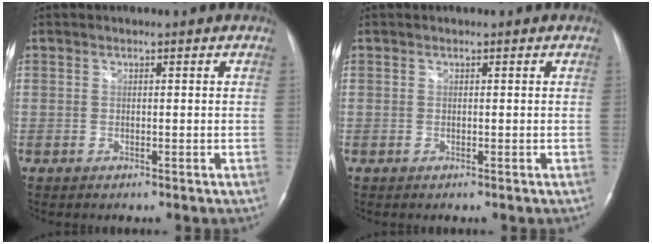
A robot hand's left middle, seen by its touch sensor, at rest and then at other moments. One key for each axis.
{"total": 0.0}